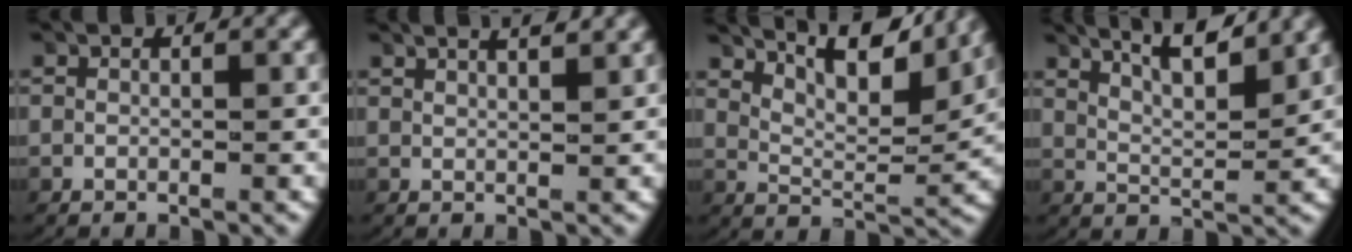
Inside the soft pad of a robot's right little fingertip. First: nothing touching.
{"total": 3.9, "force": [3.2, 0.7, 2.1], "torque": [-0.028, 0.007, 0.052]}
{"total": 10.2, "force": [7.3, 3.6, 6.0], "torque": [-0.086, 0.026, 0.097]}
{"total": 7.3, "force": [5.6, 2.1, 4.3], "torque": [-0.067, 0.013, 0.080]}